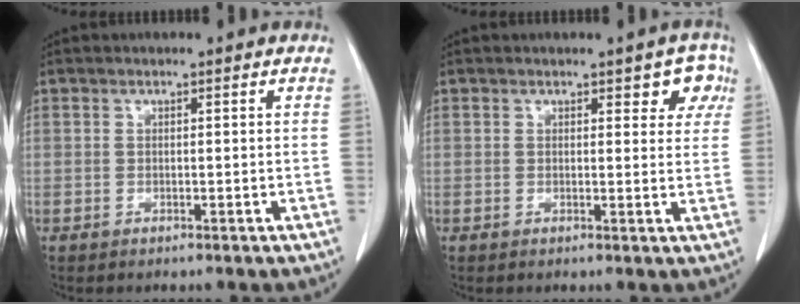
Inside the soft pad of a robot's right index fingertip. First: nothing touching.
{"total": 3.8, "force": [2.0, 1.9, 2.6], "torque": [-0.011, 0.006, 0.017]}